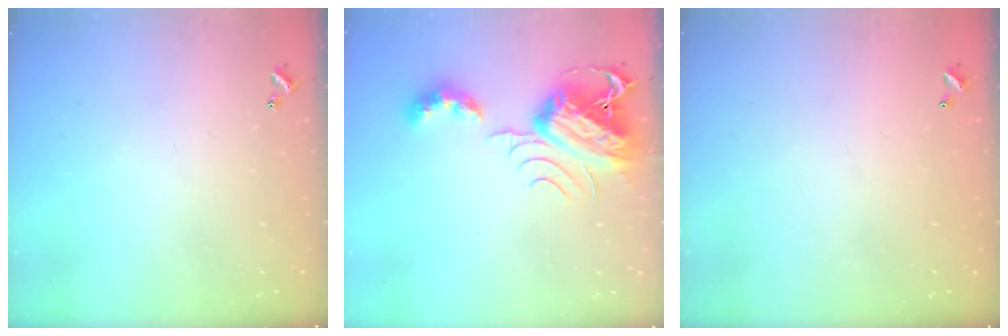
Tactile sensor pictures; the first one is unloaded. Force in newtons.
{"total": 10.9, "press": 10.8, "slide": 1.3}
{"total": 2.8, "press": 2.8, "slide": 0.1}